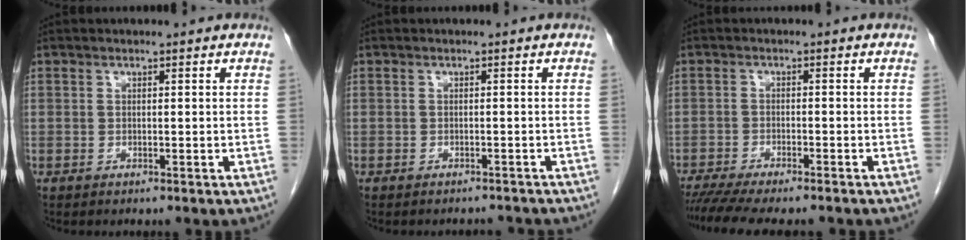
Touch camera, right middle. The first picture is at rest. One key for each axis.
{"total": 2.8, "fx": -2.7, "fy": 0.7, "fz": -0.1, "tx": 0.007, "ty": -0.004, "tz": -0.033}
{"total": 10.7, "fx": -9.2, "fy": 1.5, "fz": 5.2, "tx": -0.073, "ty": -0.011, "tz": -0.138}